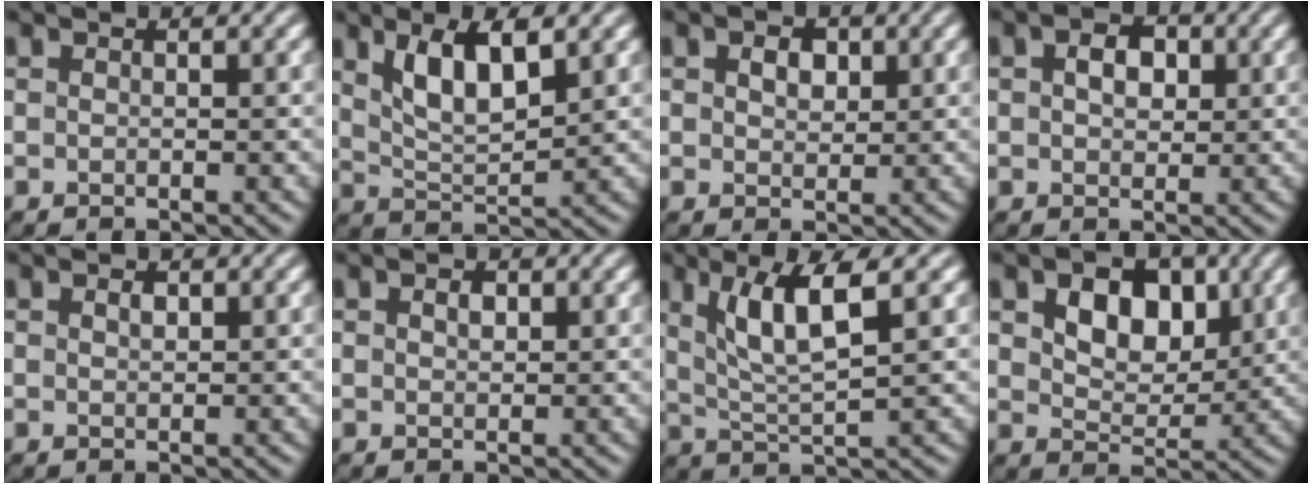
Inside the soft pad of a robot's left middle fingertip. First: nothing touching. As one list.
[{"total": 5.2, "force": [2.5, 1.8, 4.2], "torque": [-0.084, -0.003, 0.046]}, {"total": 2.2, "force": [0.8, 1.5, 1.3], "torque": [-0.022, 0.001, 0.014]}, {"total": 2.8, "force": [0.7, 1.9, 1.9], "torque": [-0.034, 0.004, 0.010]}, {"total": 0.7, "force": [0.3, 0.4, 0.4], "torque": [-0.008, 0.000, 0.007]}, {"total": 1.0, "force": [0.4, 0.6, 0.6], "torque": [-0.010, 0.000, 0.007]}, {"total": 5.9, "force": [2.3, 1.3, 5.3], "torque": [-0.095, -0.002, 0.044]}, {"total": 5.5, "force": [2.0, 3.5, 3.7], "torque": [-0.064, -0.003, 0.027]}]